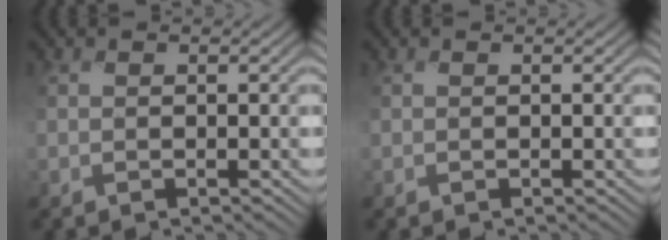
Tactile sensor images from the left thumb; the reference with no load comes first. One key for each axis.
{"total": 0.0}